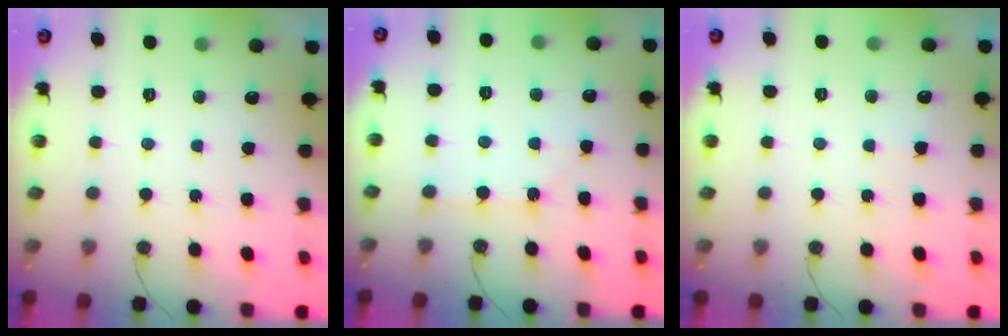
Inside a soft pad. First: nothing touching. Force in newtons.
{"total": 1.5, "press": 1.5, "slide": 0.2}
{"total": 5.2, "press": 5.1, "slide": 0.7}